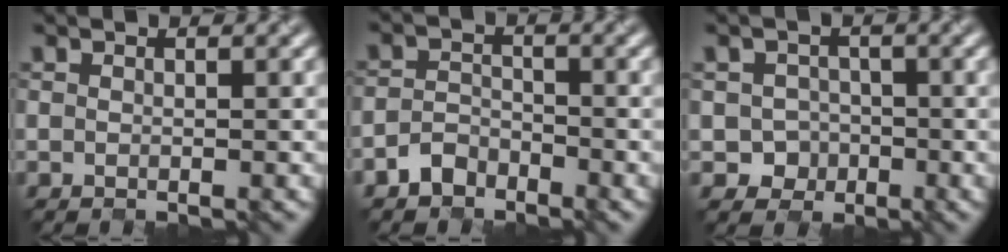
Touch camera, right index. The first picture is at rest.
{"total": 2.1, "force": [-1.8, 1.1, 0.3], "torque": [-0.002, 0.006, -0.039]}
{"total": 2.4, "force": [-0.7, 2.3, 0.3], "torque": [0.006, -0.002, -0.014]}